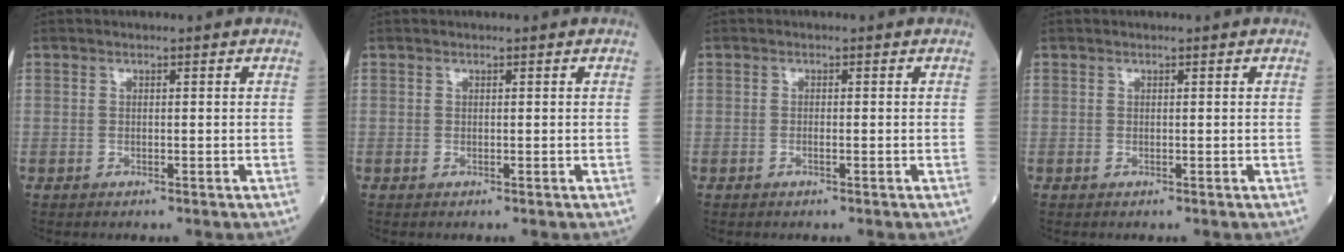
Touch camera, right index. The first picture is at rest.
{"total": 0.0}
{"total": 0.6, "force": [-0.4, 0.0, 0.5], "torque": [-0.010, 0.000, -0.007]}
{"total": 0.0}